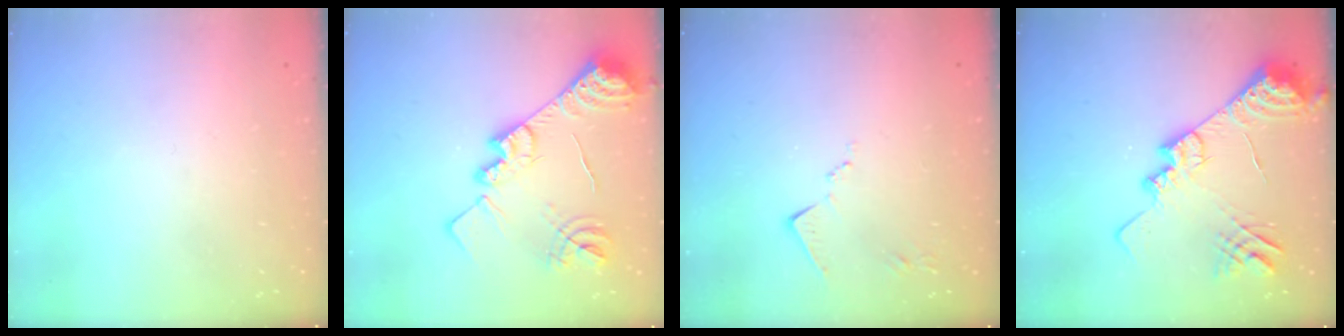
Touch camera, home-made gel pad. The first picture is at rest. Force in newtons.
{"total": 20.4, "press": 20.4, "slide": 1.3}
{"total": 7.6, "press": 7.6, "slide": 0.1}
{"total": 19.8, "press": 19.7, "slide": 2.0}